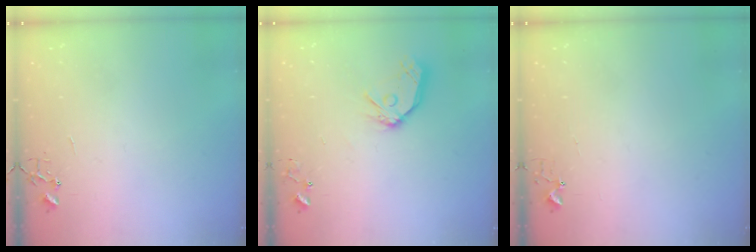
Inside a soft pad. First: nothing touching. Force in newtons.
{"total": 13.0, "press": 12.9, "slide": 1.6}
{"total": 3.7, "press": 3.7, "slide": 0.2}